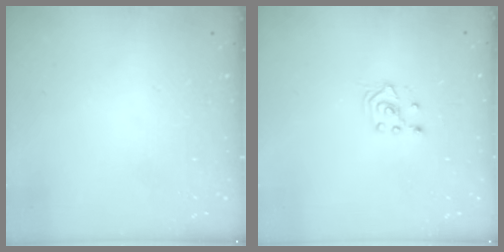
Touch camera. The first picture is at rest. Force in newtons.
{"total": 2.6, "press": 2.4, "slide": 0.8}